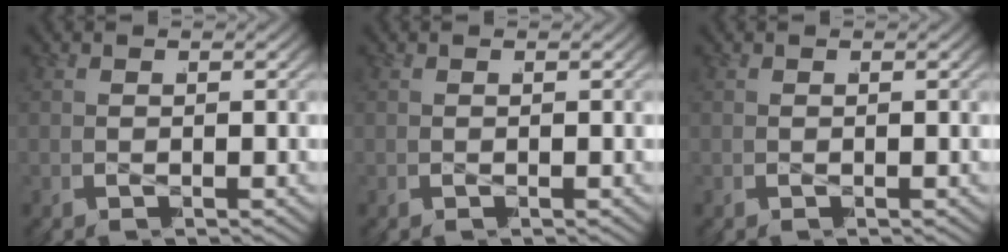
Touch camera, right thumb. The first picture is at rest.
{"total": 0.0}
{"total": 0.0}